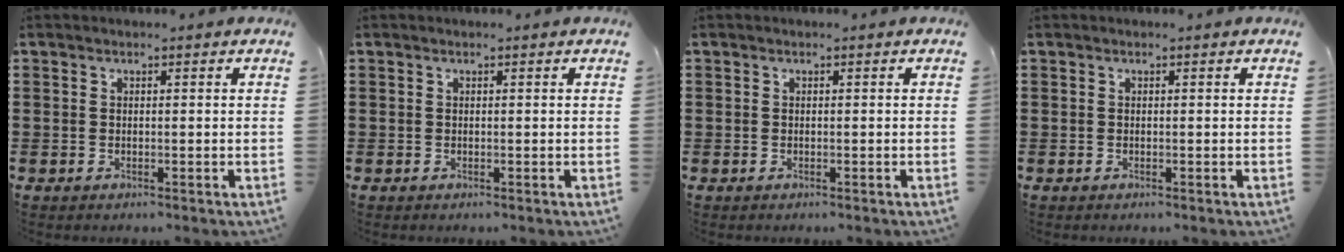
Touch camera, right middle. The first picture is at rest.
{"total": 0.0}
{"total": 0.6, "force": [-0.1, 0.6, 0.0], "torque": [-0.001, 0.006, -0.004]}
{"total": 0.0}